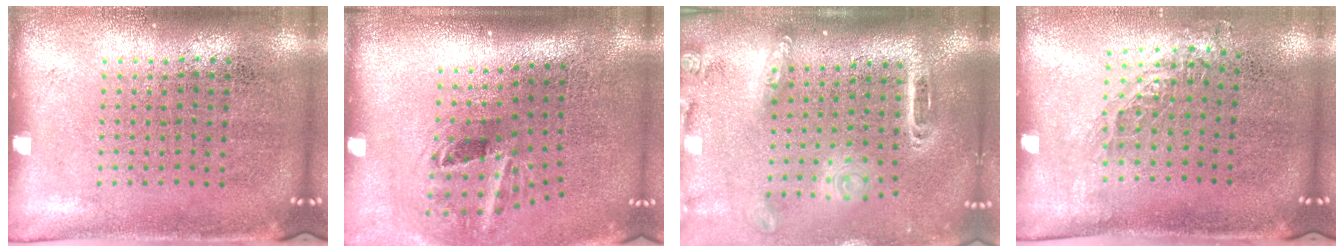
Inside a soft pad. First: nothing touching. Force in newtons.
{"total": 2.0, "press": 1.2, "slide": 1.6}
{"total": 2.5, "press": 1.9, "slide": 1.7}
{"total": 0.8, "press": 0.8, "slide": 0.2}